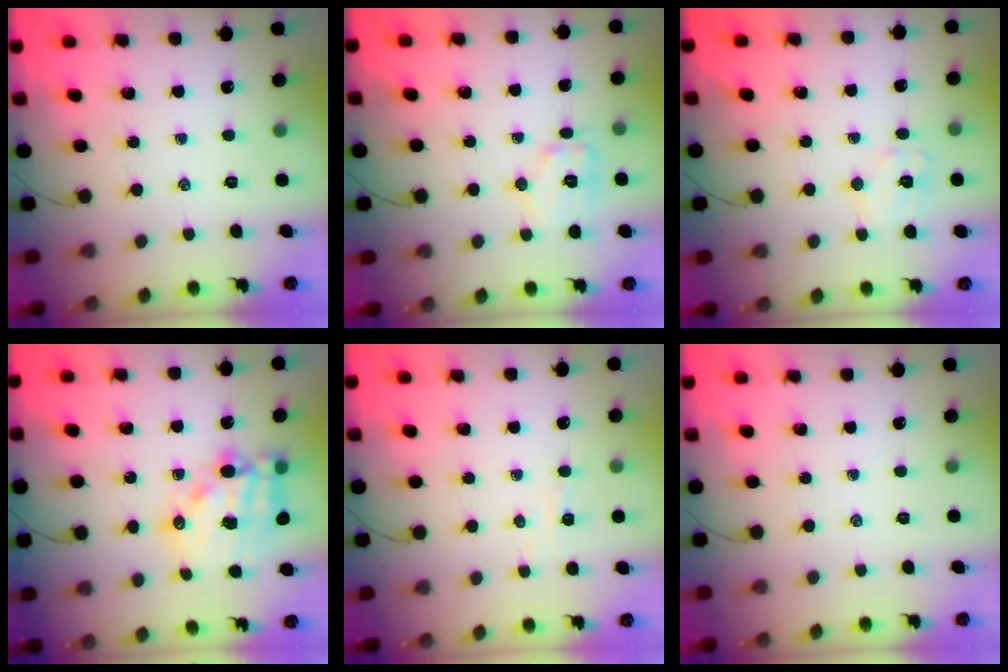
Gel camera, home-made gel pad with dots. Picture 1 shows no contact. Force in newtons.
{"total": 9.2, "press": 9.2, "slide": 0.5}
{"total": 7.3, "press": 7.2, "slide": 1.0}
{"total": 15.4, "press": 15.0, "slide": 3.2}
{"total": 2.8, "press": 2.7, "slide": 0.7}
{"total": 0.0}